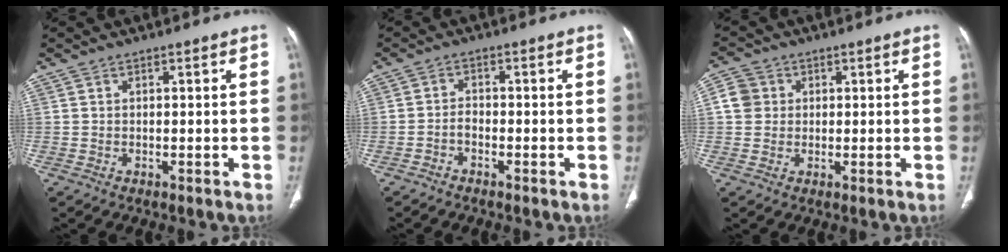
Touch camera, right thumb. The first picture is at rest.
{"total": 1.7, "force": [-1.1, 0.9, 0.8], "torque": [-0.012, 0.015, -0.023]}
{"total": 4.7, "force": [0.8, 4.4, 1.5], "torque": [-0.017, 0.008, 0.012]}